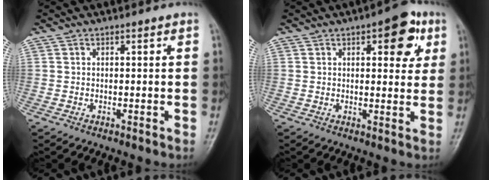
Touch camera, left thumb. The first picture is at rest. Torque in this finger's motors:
{"motor_torque": [1.05, 1.00, 0.78, -0.34, 0.02]}